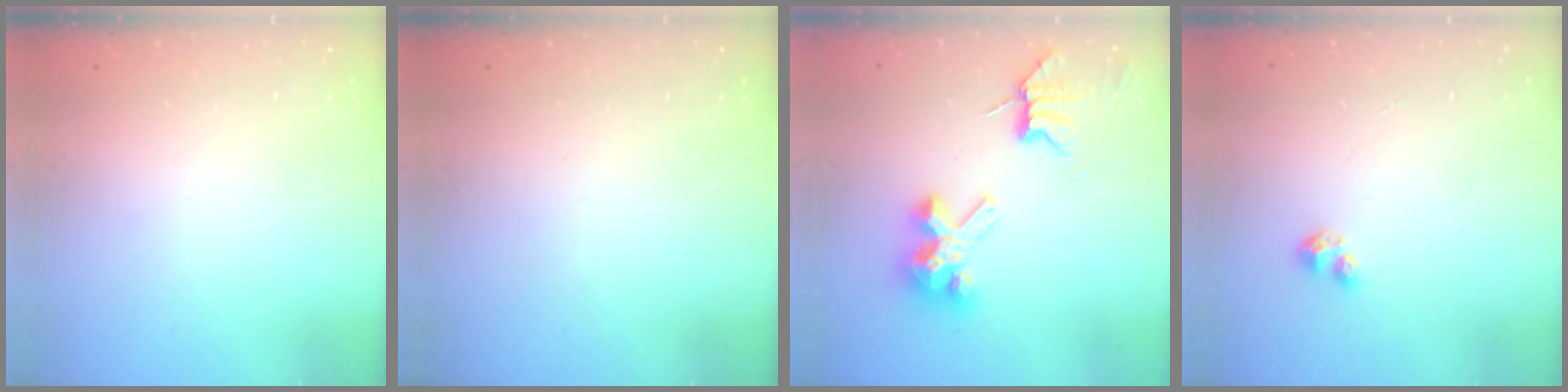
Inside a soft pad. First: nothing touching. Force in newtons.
{"total": 0.0}
{"total": 8.4, "press": 8.4, "slide": 0.6}
{"total": 3.0, "press": 2.9, "slide": 0.3}